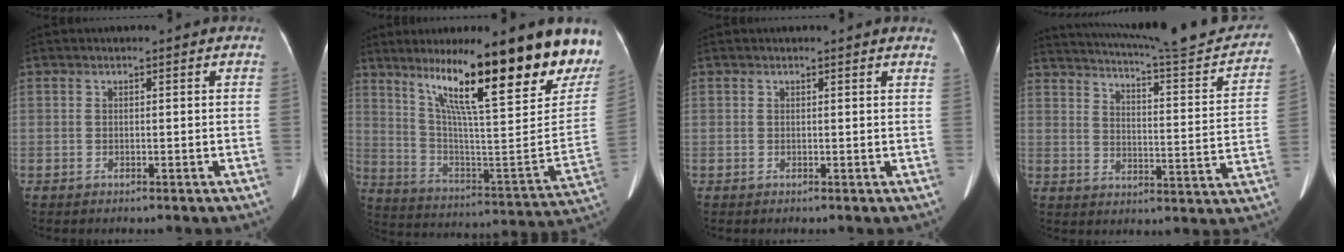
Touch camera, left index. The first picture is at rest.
{"total": 27.1, "force": [18.6, 2.6, 19.5], "torque": [-0.279, -0.023, 0.280]}
{"total": 1.9, "force": [1.8, 0.0, 0.5], "torque": [-0.013, -0.005, 0.008]}
{"total": 23.6, "force": [21.5, 1.9, 9.6], "torque": [-0.140, -0.044, 0.272]}